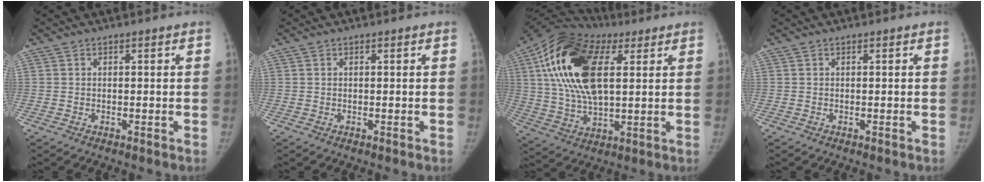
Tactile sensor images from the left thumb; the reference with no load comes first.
{"total": 0.0}
{"total": 21.4, "force": [6.2, 11.0, 17.3], "torque": [-0.329, 0.002, 0.102]}
{"total": 0.0}